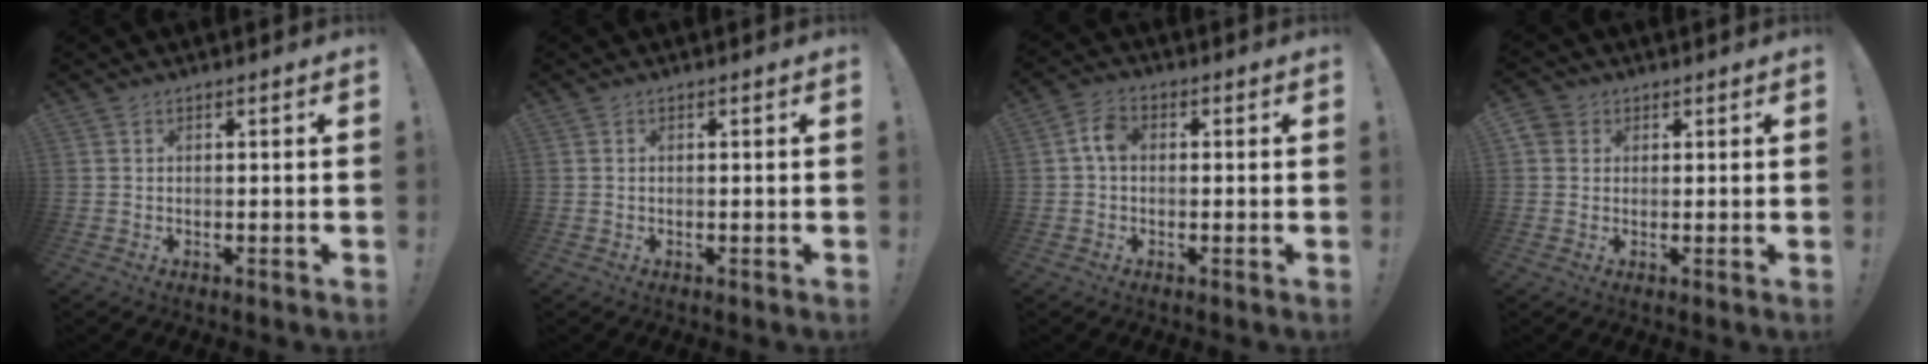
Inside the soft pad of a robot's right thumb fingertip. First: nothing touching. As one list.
[{"total": 0.0}, {"total": 5.1, "force": [0.1, 3.2, 3.9], "torque": [-0.082, 0.014, 0.003]}, {"total": 3.5, "force": [1.4, 3.0, 1.1], "torque": [-0.021, 0.001, 0.026]}]